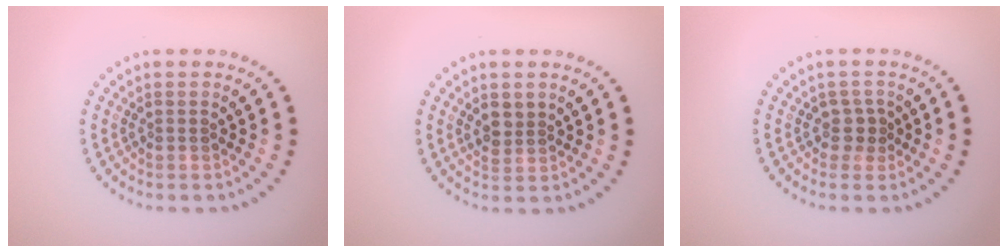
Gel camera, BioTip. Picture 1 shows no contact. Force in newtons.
{"total": 1.7, "press": 1.5, "slide": 0.8}
{"total": 1.2, "press": 0.9, "slide": 0.8}